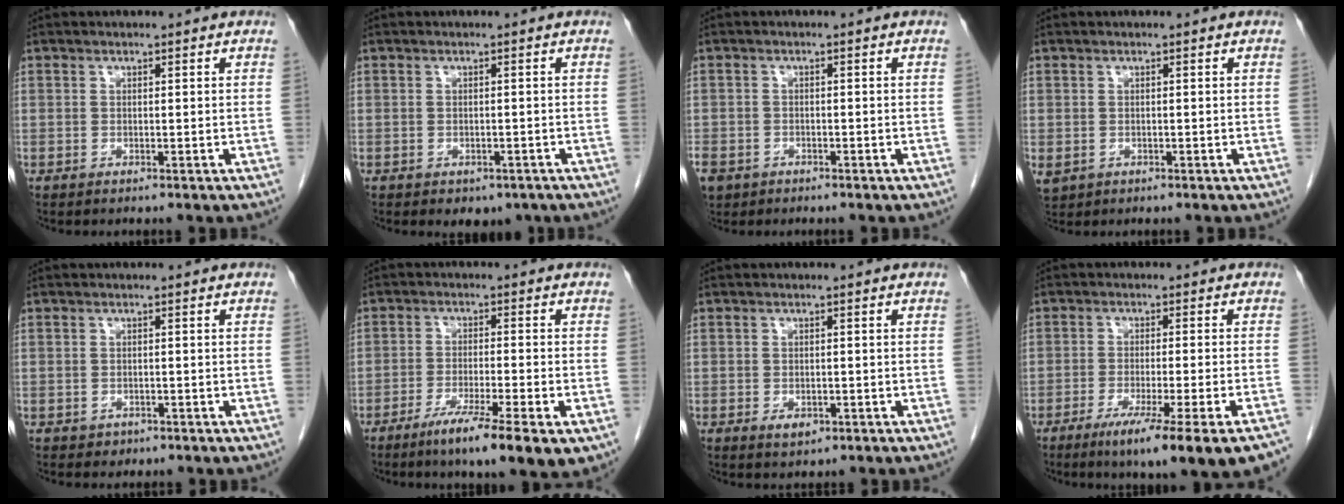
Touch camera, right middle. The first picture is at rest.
{"total": 3.1, "force": [-2.1, 1.9, 1.2], "torque": [-0.007, 0.001, -0.018]}
{"total": 7.1, "force": [-4.1, 5.2, 2.5], "torque": [-0.074, -0.006, -0.065]}
{"total": 2.7, "force": [-0.7, 2.2, 1.2], "torque": [-0.030, -0.004, 0.000]}
{"total": 1.2, "force": [-0.7, 1.0, 0.1], "torque": [-0.005, 0.003, -0.005]}
{"total": 10.8, "force": [-5.9, 1.1, 9.0], "torque": [-0.138, -0.023, -0.092]}
{"total": 2.2, "force": [-1.0, 1.3, 1.4], "torque": [-0.020, 0.001, -0.005]}
{"total": 15.4, "force": [-10.8, -0.2, 10.9], "torque": [-0.109, -0.035, -0.158]}